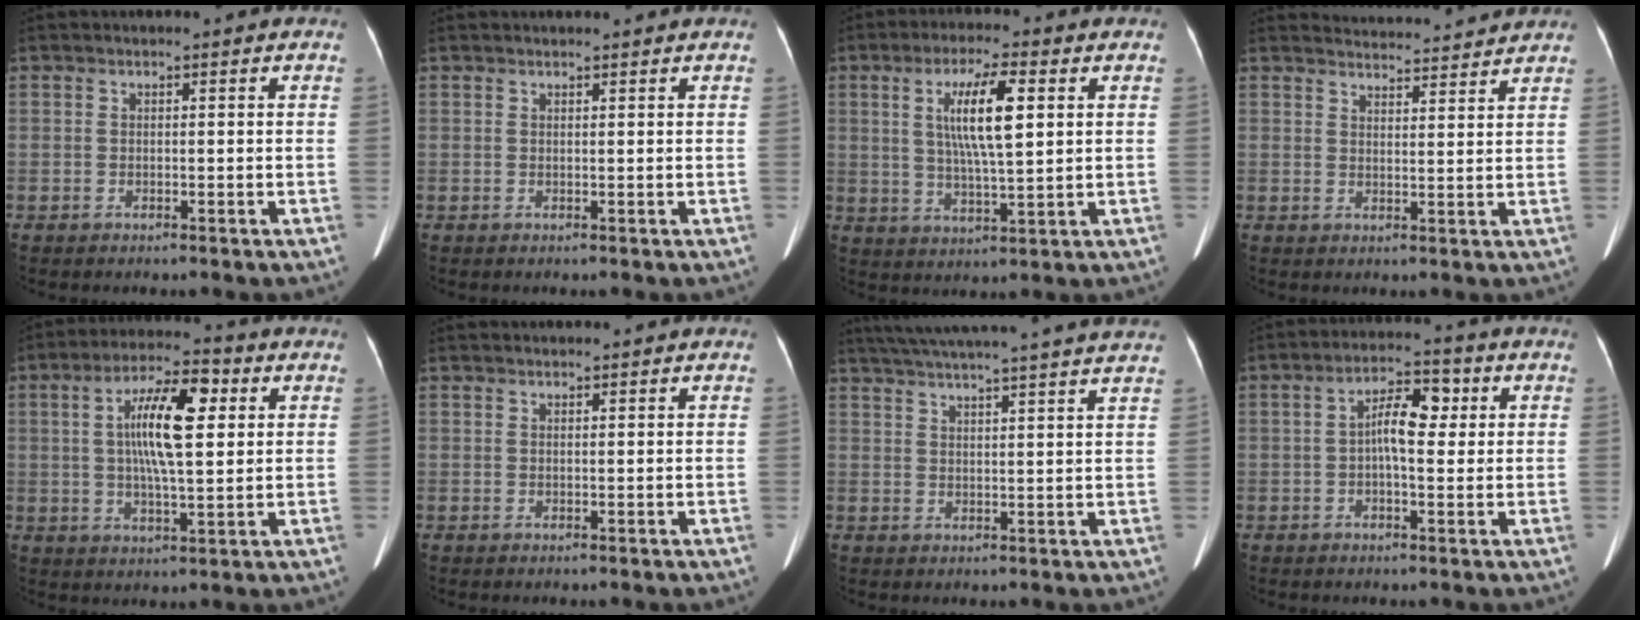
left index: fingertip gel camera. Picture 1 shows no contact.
{"total": 2.9, "force": [2.7, 0.0, 1.0], "torque": [-0.012, 0.008, 0.032]}
{"total": 8.8, "force": [2.1, 1.1, 8.5], "torque": [-0.158, -0.003, 0.042]}
{"total": 9.2, "force": [9.1, 0.2, 1.1], "torque": [-0.011, 0.001, 0.113]}
{"total": 11.3, "force": [2.2, 2.5, 10.8], "torque": [-0.192, 0.009, 0.039]}
{"total": 2.8, "force": [2.6, 0.2, 0.9], "torque": [-0.009, 0.012, 0.033]}
{"total": 23.3, "force": [21.0, -0.8, 10.0], "torque": [-0.163, -0.012, 0.274]}
{"total": 6.0, "force": [0.4, 2.1, 5.6], "torque": [-0.098, 0.016, 0.008]}